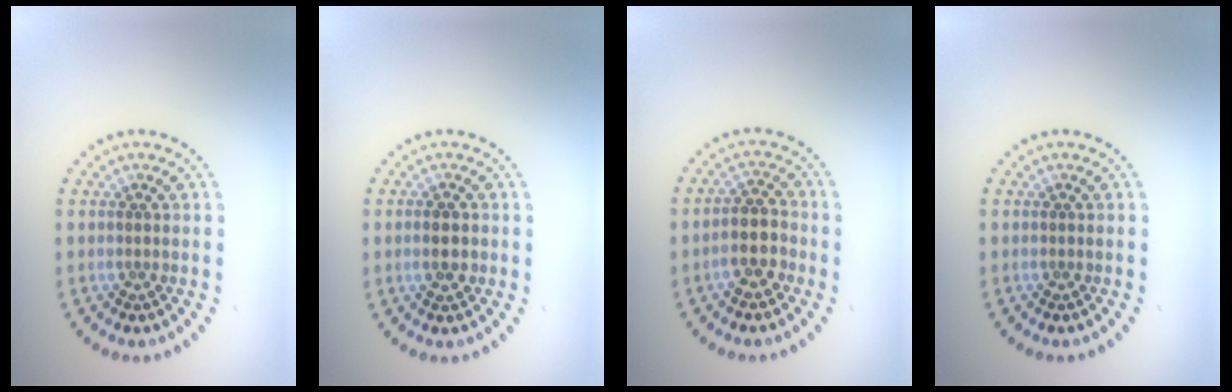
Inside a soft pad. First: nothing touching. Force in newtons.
{"total": 2.0, "press": 1.9, "slide": 0.4}
{"total": 3.0, "press": 2.8, "slide": 1.1}
{"total": 0.0}